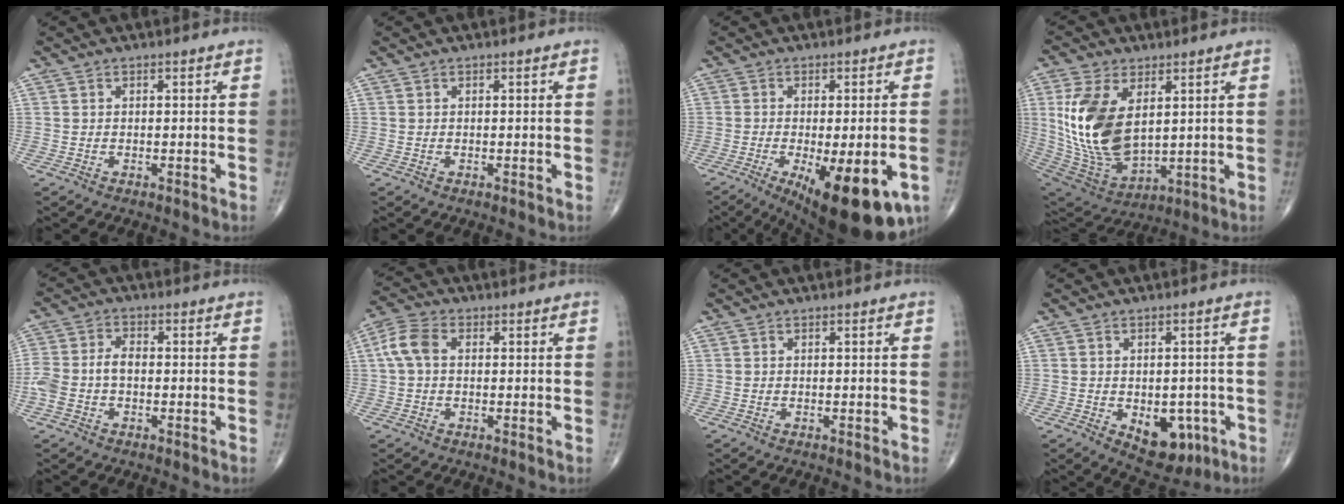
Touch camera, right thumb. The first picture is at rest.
{"total": 0.0}
{"total": 17.8, "force": [-7.4, 6.2, 14.9], "torque": [-0.174, -0.012, -0.092]}
{"total": 18.1, "force": [3.6, 10.3, 14.4], "torque": [-0.283, -0.023, 0.089]}
{"total": 6.5, "force": [-1.2, 4.0, 5.0], "torque": [-0.121, 0.022, -0.026]}
{"total": 5.8, "force": [0.7, 3.8, 4.3], "torque": [-0.099, 0.019, 0.009]}
{"total": 0.0}
{"total": 9.4, "force": [-3.1, 5.8, 6.6], "torque": [-0.053, 0.008, -0.029]}